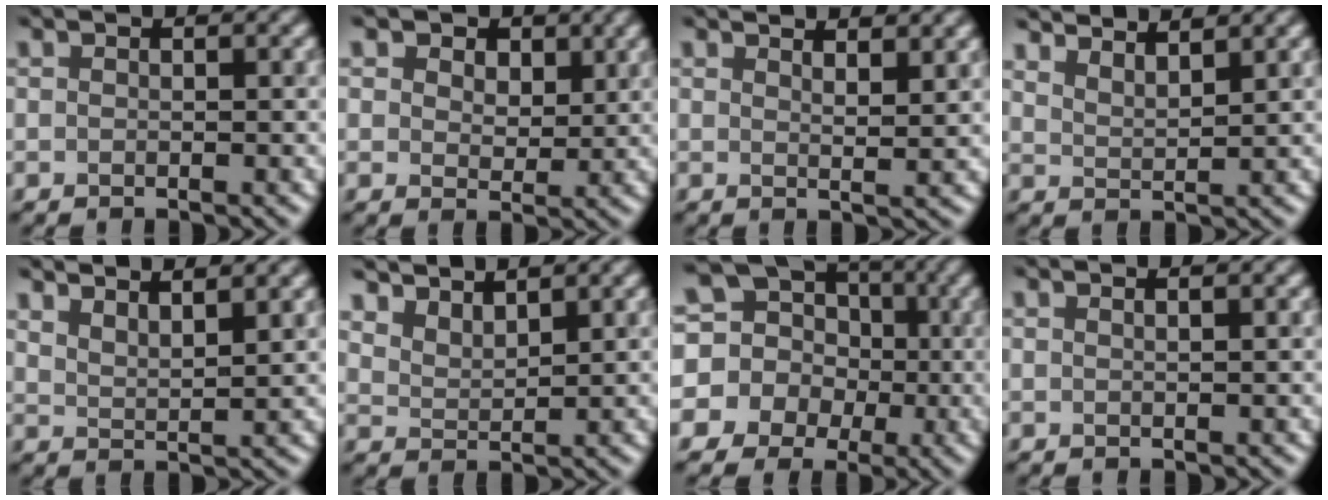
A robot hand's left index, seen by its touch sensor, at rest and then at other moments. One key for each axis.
{"total": 4.9, "fx": 2.6, "fy": 3.3, "fz": 2.5, "tx": -0.060, "ty": -0.005, "tz": 0.032}
{"total": 3.2, "fx": 2.5, "fy": 0.7, "fz": 1.8, "tx": -0.016, "ty": 0.006, "tz": 0.029}
{"total": 5.1, "fx": 4.6, "fy": 1.1, "fz": 1.9, "tx": -0.018, "ty": 0.013, "tz": 0.054}
{"total": 4.3, "fx": 3.7, "fy": 0.9, "fz": 2.0, "tx": -0.017, "ty": 0.011, "tz": 0.048}
{"total": 3.9, "fx": 3.5, "fy": 1.2, "fz": 1.2, "tx": -0.032, "ty": -0.006, "tz": 0.070}
{"total": 15.4, "fx": 1.4, "fy": 14.0, "fz": 6.2, "tx": -0.160, "ty": 0.021, "tz": -0.016}
{"total": 1.1, "fx": 0.6, "fy": 0.4, "fz": 0.8, "tx": -0.005, "ty": 0.001, "tz": 0.001}